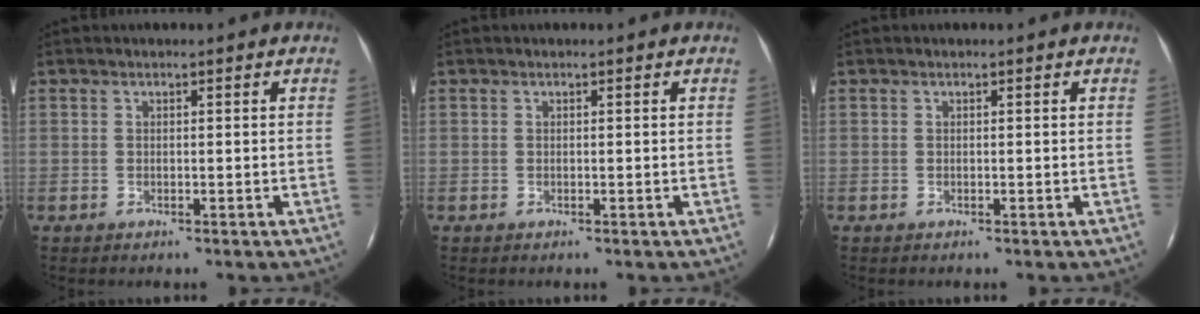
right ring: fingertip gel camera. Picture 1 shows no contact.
{"total": 0.0}
{"total": 0.0}